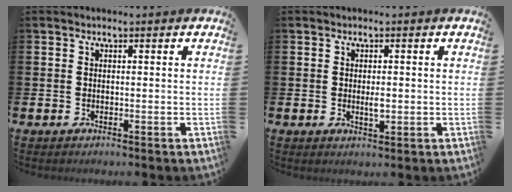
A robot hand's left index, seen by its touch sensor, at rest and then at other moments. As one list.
[{"total": 1.6, "force": [0.0, 0.7, 1.5], "torque": [-0.014, -0.004, -0.005]}]